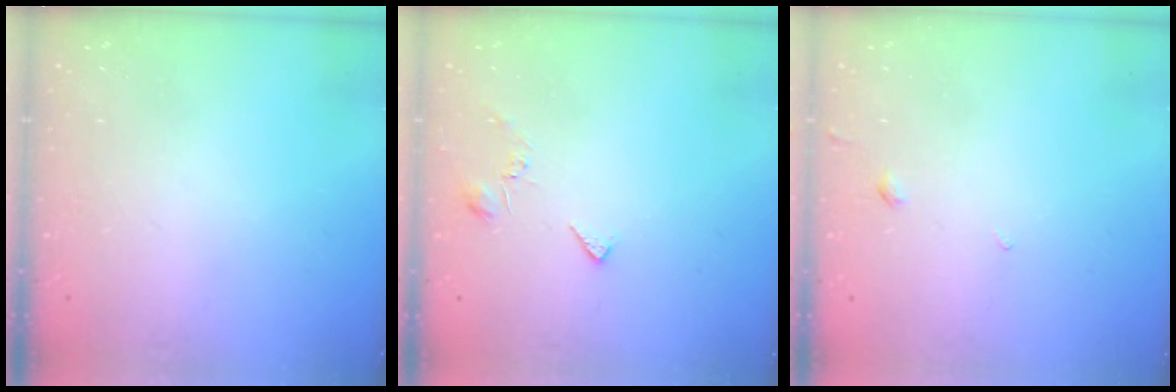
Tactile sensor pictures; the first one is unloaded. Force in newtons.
{"total": 4.4, "press": 4.3, "slide": 0.7}
{"total": 1.5, "press": 1.5, "slide": 0.5}